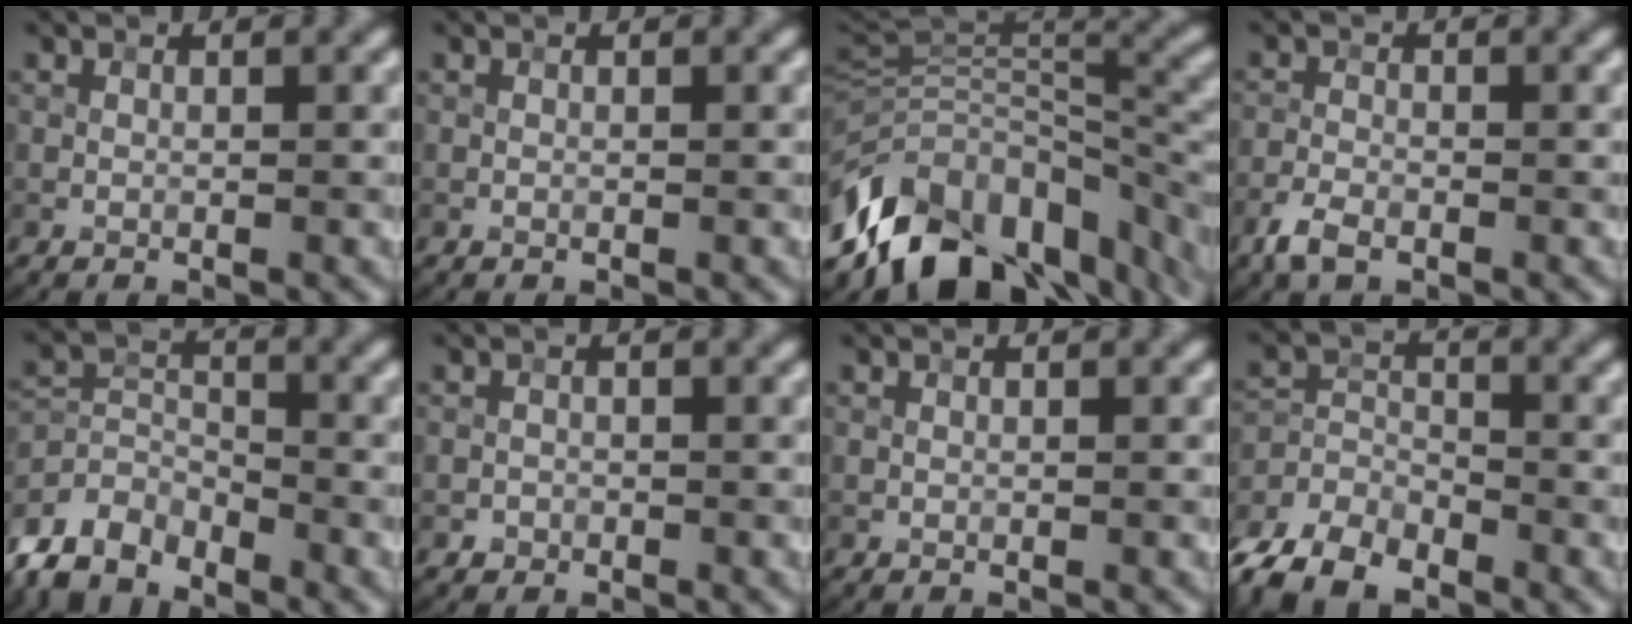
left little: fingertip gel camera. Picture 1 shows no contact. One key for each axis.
{"total": 0.0}
{"total": 13.2, "fx": -7.4, "fy": 7.2, "fz": 8.1, "tx": -0.146, "ty": 0.012, "tz": -0.128}
{"total": 2.3, "fx": -1.6, "fy": 1.0, "fz": 1.2, "tx": -0.026, "ty": -0.003, "tz": -0.039}
{"total": 5.2, "fx": -4.5, "fy": 2.2, "fz": 1.3, "tx": -0.027, "ty": -0.007, "tz": -0.100}
{"total": 0.7, "fx": -0.3, "fy": 0.6, "fz": -0.3, "tx": 0.013, "ty": -0.004, "tz": -0.009}
{"total": 0.0}
{"total": 7.0, "fx": -5.7, "fy": 3.2, "fz": 2.5, "tx": -0.040, "ty": -0.017, "tz": -0.114}